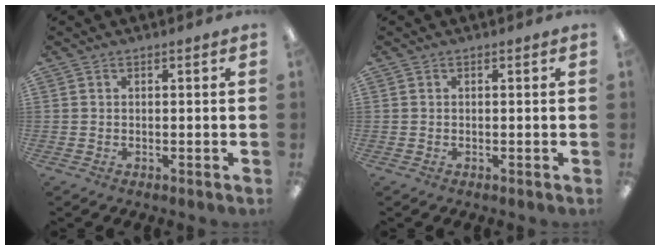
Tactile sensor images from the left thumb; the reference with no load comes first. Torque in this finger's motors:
{"motor_torque": [0.00, 0.00, 0.00, 0.00, 0.00]}